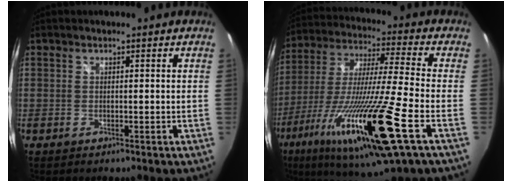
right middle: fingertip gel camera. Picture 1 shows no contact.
{"total": 25.0, "force": [-10.9, 1.1, 22.4], "torque": [-0.427, -0.065, -0.199]}